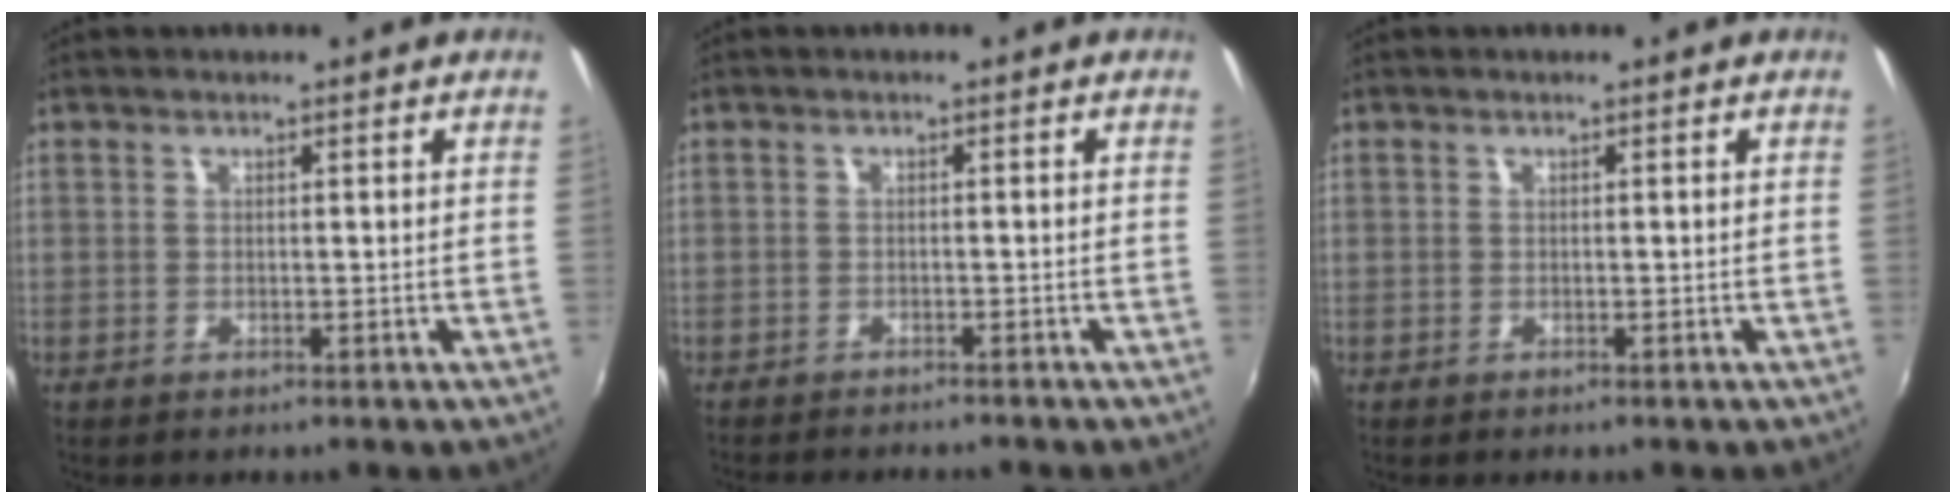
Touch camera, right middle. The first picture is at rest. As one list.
[{"total": 5.3, "force": [-4.9, 0.6, 1.9], "torque": [-0.047, -0.014, -0.075]}, {"total": 0.0}]